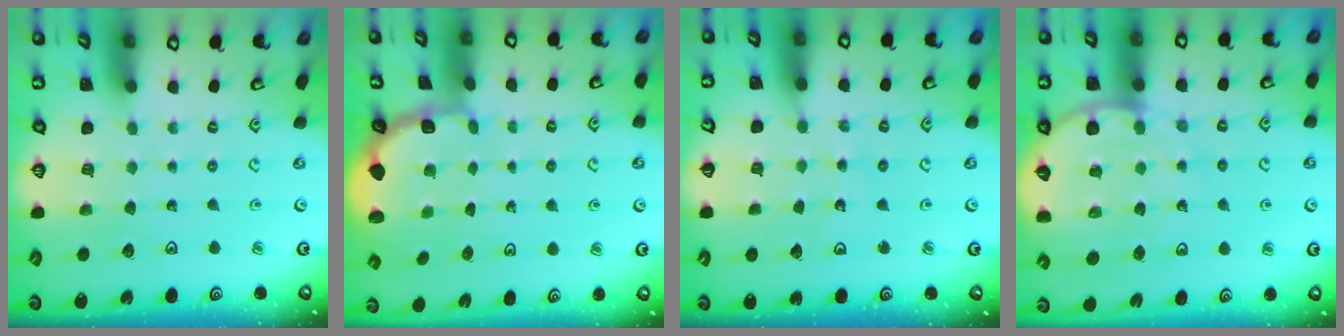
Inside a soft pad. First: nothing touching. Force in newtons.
{"total": 1.9, "press": 1.8, "slide": 0.7}
{"total": 7.2, "press": 7.1, "slide": 0.7}
{"total": 8.8, "press": 8.5, "slide": 2.2}